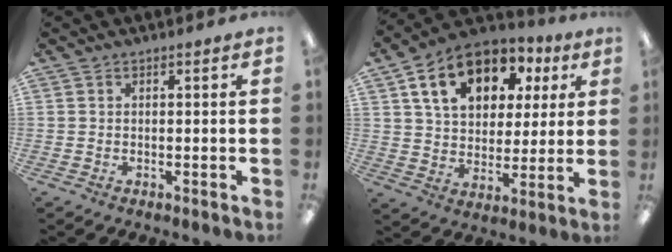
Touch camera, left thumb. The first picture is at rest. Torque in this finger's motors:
{"motor_torque": [0.19, 0.93, 1.88, -0.89, 0.14]}